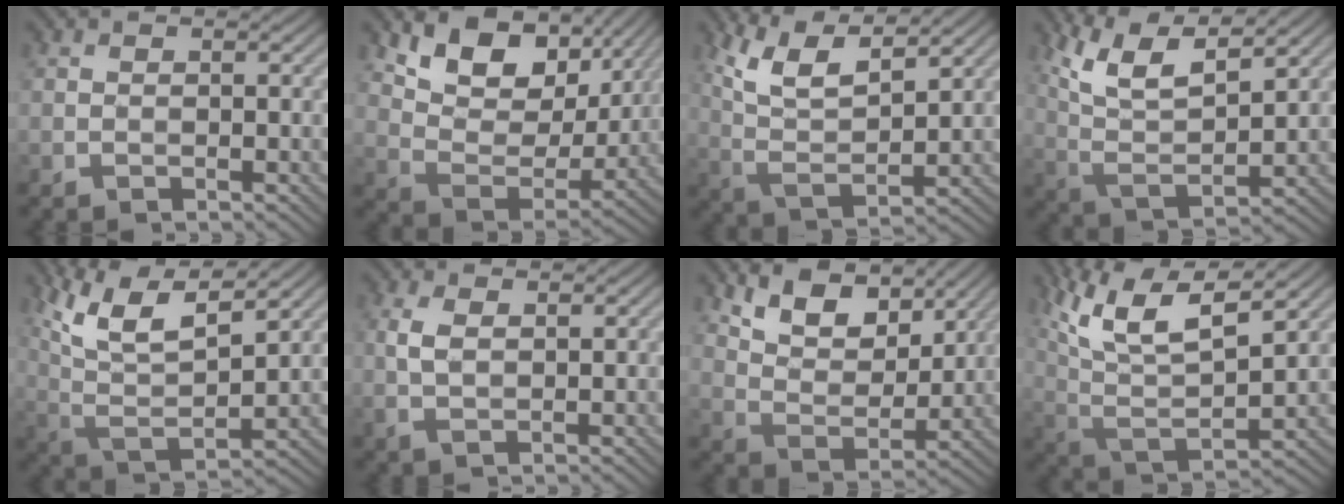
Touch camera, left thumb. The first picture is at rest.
{"total": 12.4, "force": [7.1, 7.2, 7.1], "torque": [-0.145, -0.006, 0.124]}
{"total": 9.9, "force": [6.6, 2.7, 6.8], "torque": [-0.166, 0.006, 0.136]}
{"total": 11.3, "force": [7.6, 3.0, 7.8], "torque": [-0.189, 0.008, 0.146]}
{"total": 12.6, "force": [8.4, 3.7, 8.7], "torque": [-0.208, 0.009, 0.153]}
{"total": 3.1, "force": [1.0, 1.4, 2.6], "torque": [-0.073, 0.004, 0.021]}
{"total": 9.4, "force": [6.3, 4.6, 5.3], "torque": [-0.119, -0.002, 0.111]}
{"total": 13.9, "force": [8.7, 4.5, 9.9], "torque": [-0.230, 0.011, 0.160]}